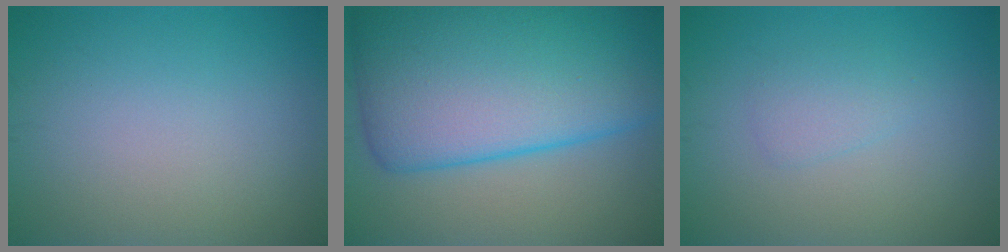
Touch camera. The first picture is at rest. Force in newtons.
{"total": 15.3, "press": 15.3, "slide": 0.5}
{"total": 1.4, "press": 1.4, "slide": 0.1}